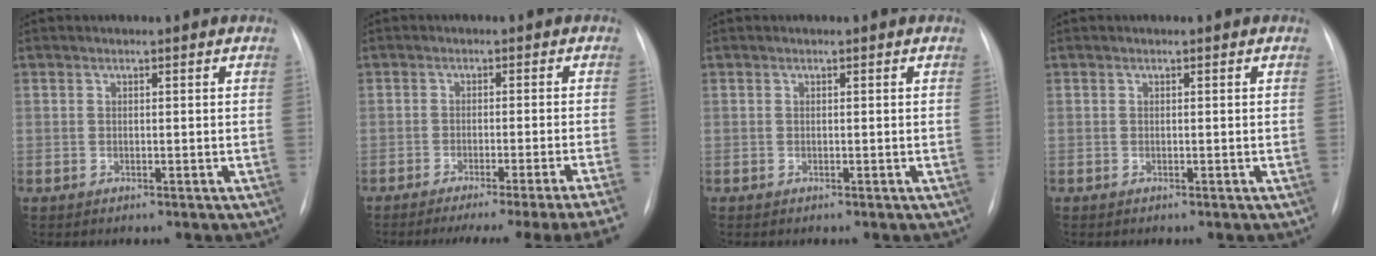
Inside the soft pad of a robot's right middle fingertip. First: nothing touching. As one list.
[{"total": 16.5, "force": [-14.3, -2.4, 7.8], "torque": [-0.055, -0.028, -0.182]}, {"total": 0.0}, {"total": 0.0}]